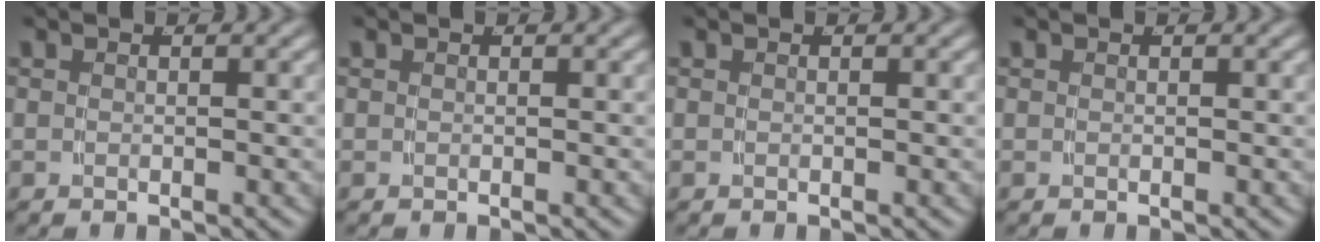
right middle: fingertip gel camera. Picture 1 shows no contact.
{"total": 0.0}
{"total": 0.0}
{"total": 0.0}